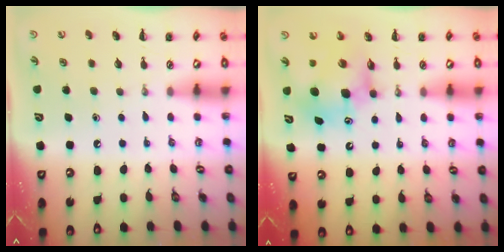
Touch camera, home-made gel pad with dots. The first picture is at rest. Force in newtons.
{"total": 10.2, "press": 10.0, "slide": 2.3}